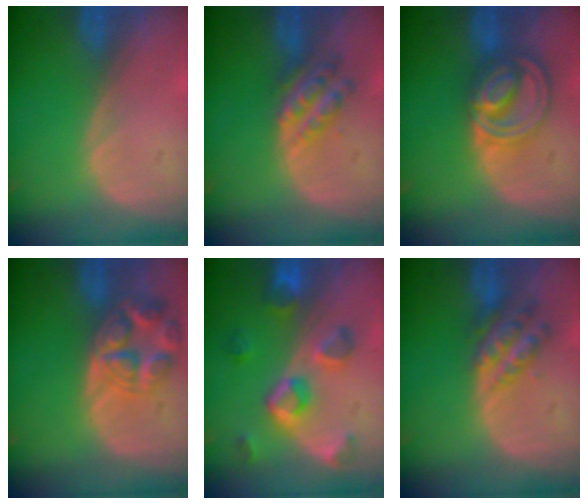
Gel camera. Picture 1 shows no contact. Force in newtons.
{"total": 5.4, "press": 4.9, "slide": 2.3}
{"total": 8.7, "press": 7.3, "slide": 4.6}
{"total": 7.8, "press": 7.0, "slide": 3.5}
{"total": 7.3, "press": 7.3, "slide": 0.8}
{"total": 6.0, "press": 5.2, "slide": 3.1}